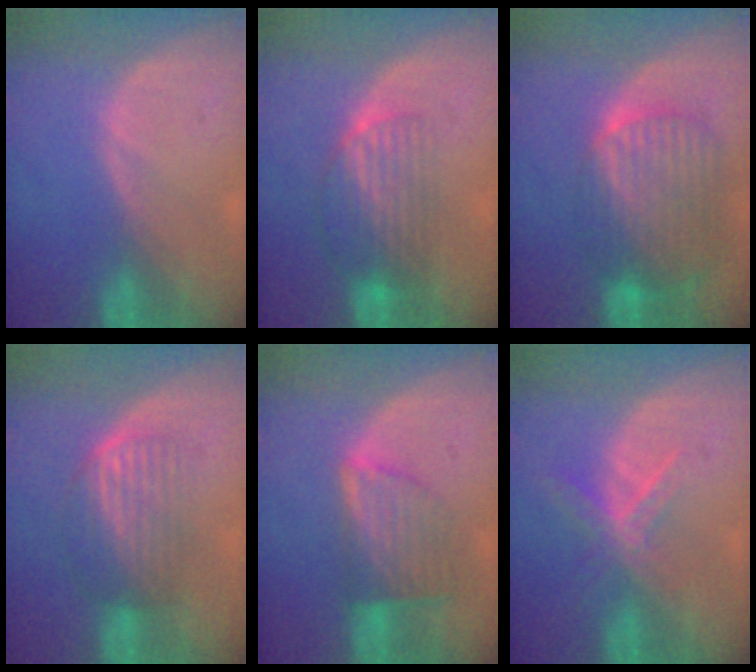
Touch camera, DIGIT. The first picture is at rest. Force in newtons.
{"total": 6.6, "press": 5.8, "slide": 3.1}
{"total": 10.4, "press": 8.8, "slide": 5.5}
{"total": 6.0, "press": 5.8, "slide": 1.6}
{"total": 7.2, "press": 6.4, "slide": 3.4}
{"total": 5.6, "press": 4.9, "slide": 2.7}